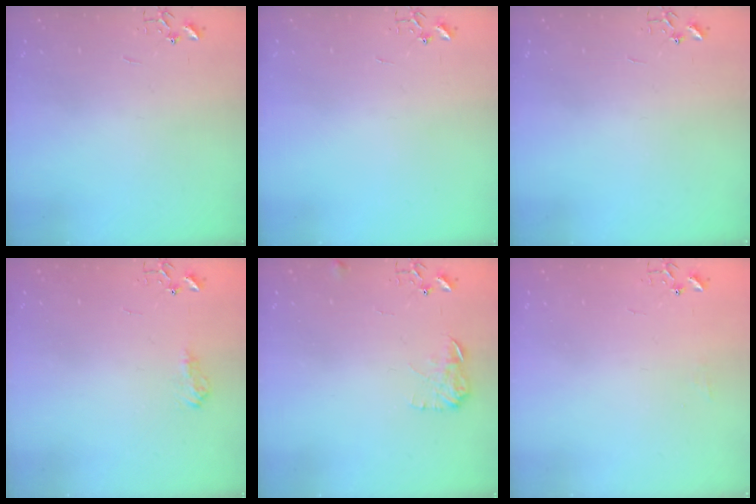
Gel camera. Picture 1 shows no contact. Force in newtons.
{"total": 0.0}
{"total": 0.0}
{"total": 8.8, "press": 8.8, "slide": 0.8}
{"total": 8.2, "press": 8.2, "slide": 0.4}
{"total": 5.1, "press": 5.1, "slide": 0.7}